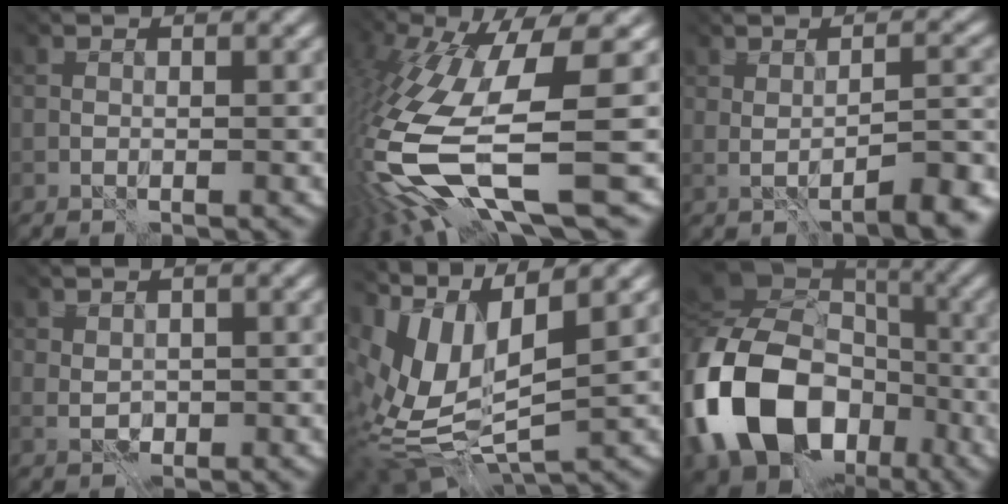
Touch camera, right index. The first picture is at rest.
{"total": 13.0, "force": [-3.2, 3.4, 12.1], "torque": [-0.269, -0.023, -0.048]}
{"total": 4.1, "force": [-1.7, 0.7, 3.7], "torque": [-0.048, 0.007, -0.024]}
{"total": 0.6, "force": [0.5, 0.3, 0.2], "torque": [-0.004, -0.001, 0.013]}
{"total": 10.4, "force": [3.1, 4.9, 8.6], "torque": [-0.194, 0.004, 0.063]}
{"total": 17.3, "force": [-5.5, 13.3, 9.6], "torque": [-0.236, -0.024, -0.106]}